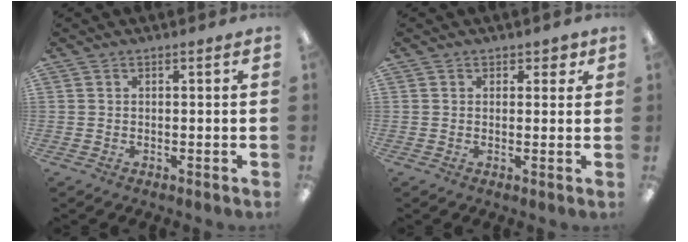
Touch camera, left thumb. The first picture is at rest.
{"total": 2.0, "force": [1.2, 1.5, 0.6], "torque": [0.003, -0.002, 0.018]}